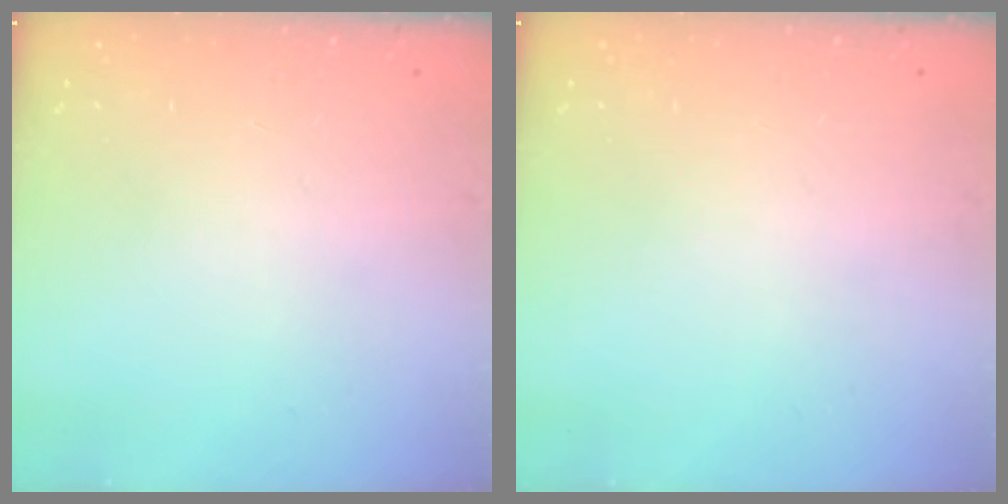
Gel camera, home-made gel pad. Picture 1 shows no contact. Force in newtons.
{"total": 0.0}